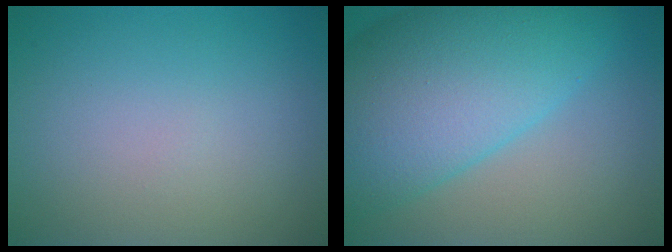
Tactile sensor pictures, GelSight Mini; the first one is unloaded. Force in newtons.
{"total": 12.2, "press": 12.2, "slide": 0.5}